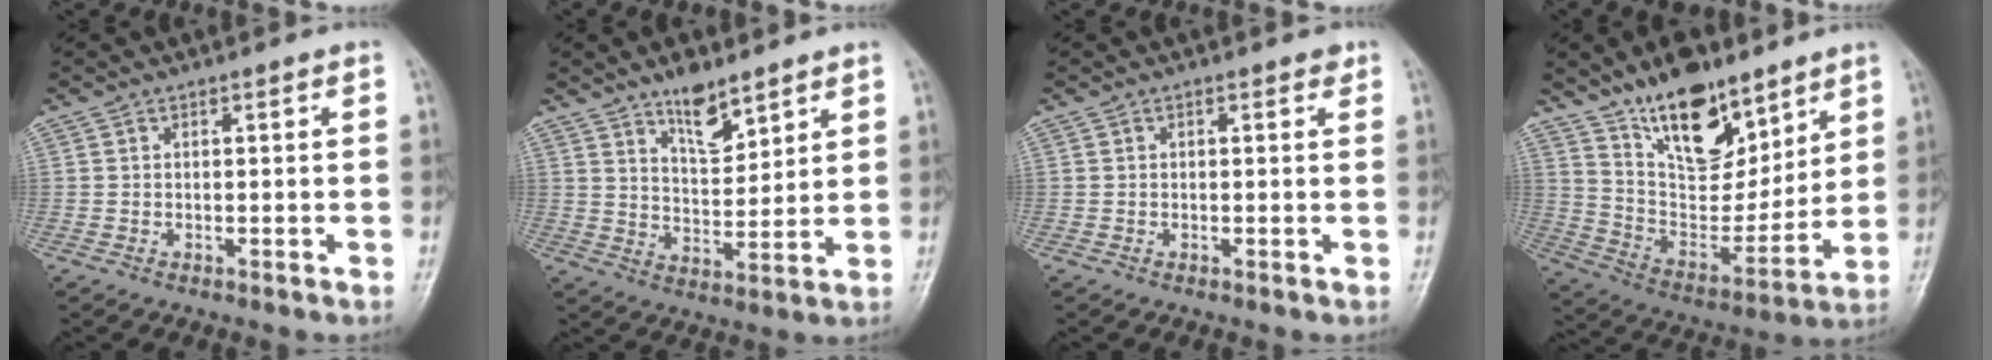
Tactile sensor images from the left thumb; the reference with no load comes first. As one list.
[{"total": 8.4, "force": [6.0, 3.4, 4.8], "torque": [-0.055, -0.047, 0.105]}, {"total": 0.9, "force": [0.6, 0.5, 0.4], "torque": [0.002, -0.002, 0.002]}, {"total": 19.1, "force": [12.8, 9.3, 10.7], "torque": [-0.115, -0.077, 0.229]}]